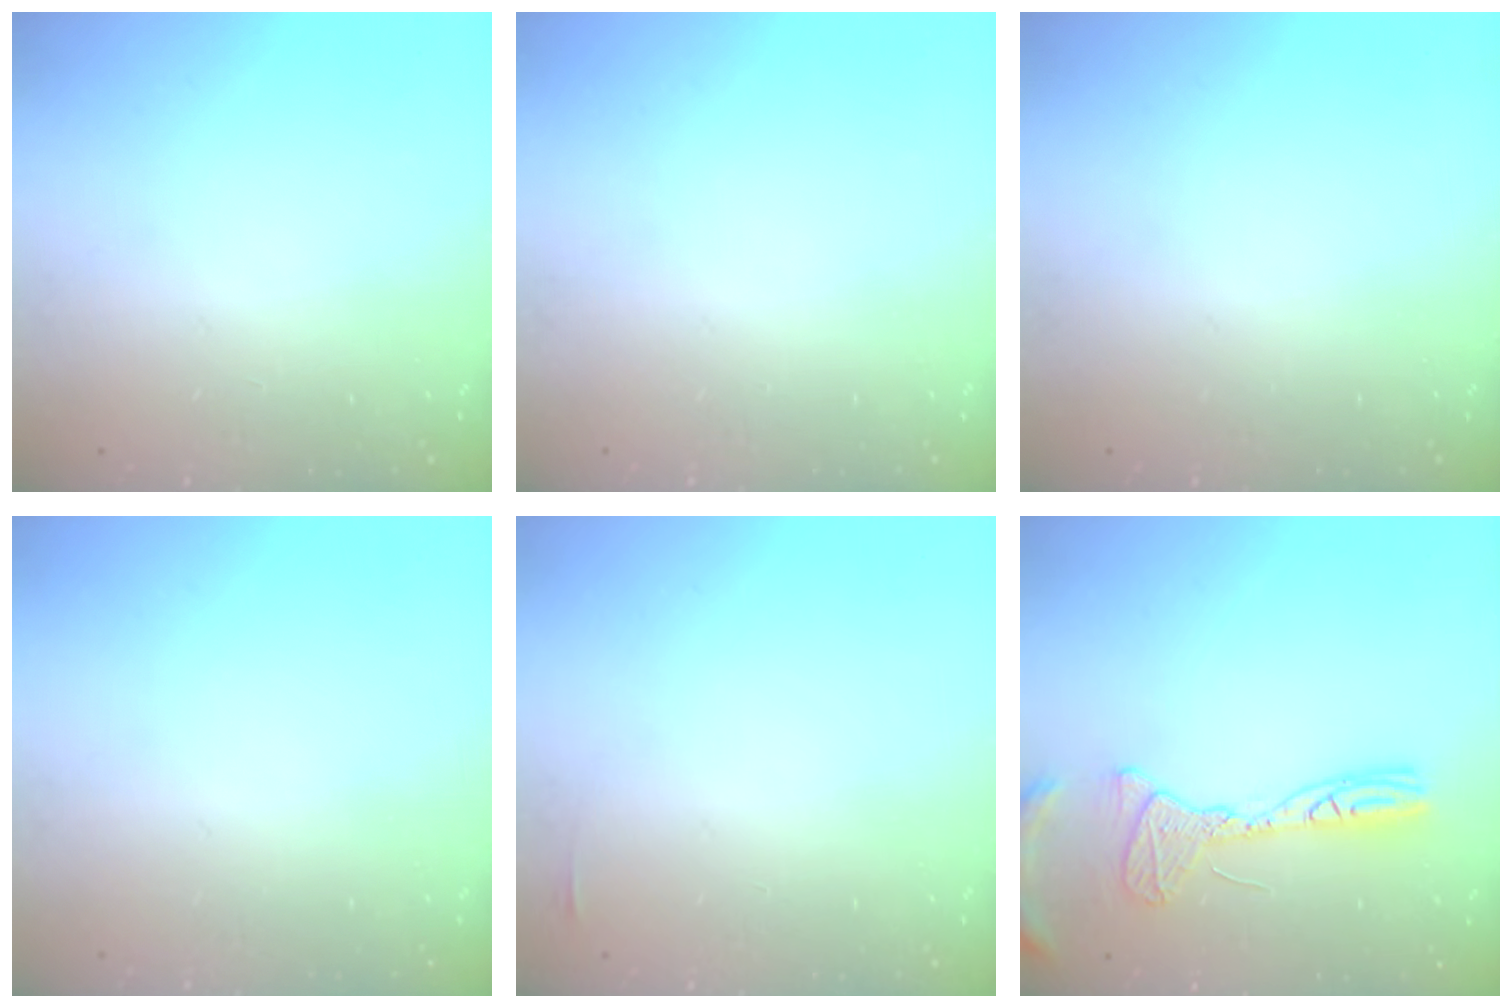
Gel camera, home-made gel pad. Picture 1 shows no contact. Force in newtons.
{"total": 0.0}
{"total": 9.9, "press": 2.5, "slide": 9.6}
{"total": 0.0}
{"total": 5.8, "press": 1.7, "slide": 5.5}
{"total": 12.5, "press": 12.3, "slide": 2.3}